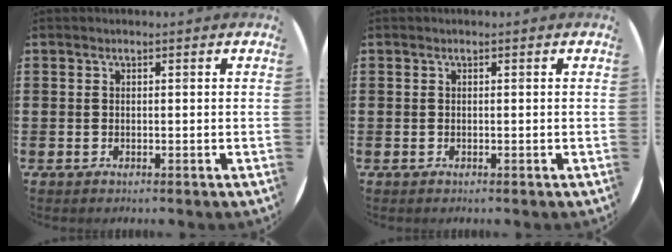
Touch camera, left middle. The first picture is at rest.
{"total": 0.0}